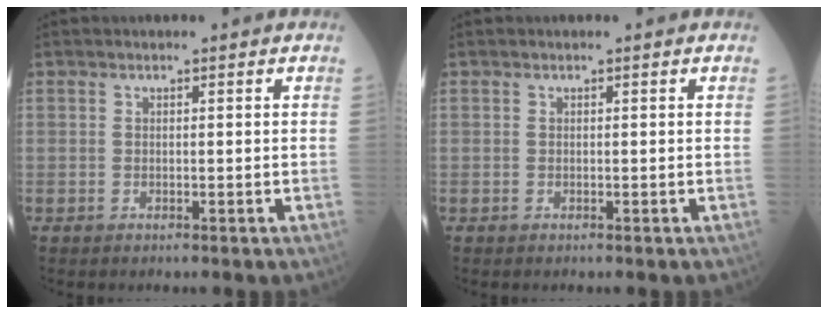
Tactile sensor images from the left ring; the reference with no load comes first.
{"total": 0.0}